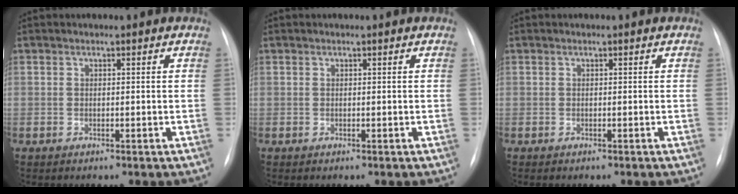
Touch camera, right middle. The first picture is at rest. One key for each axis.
{"total": 0.0}
{"total": 1.2, "fx": -1.0, "fy": 0.4, "fz": 0.6, "tx": -0.012, "ty": -0.002, "tz": -0.010}